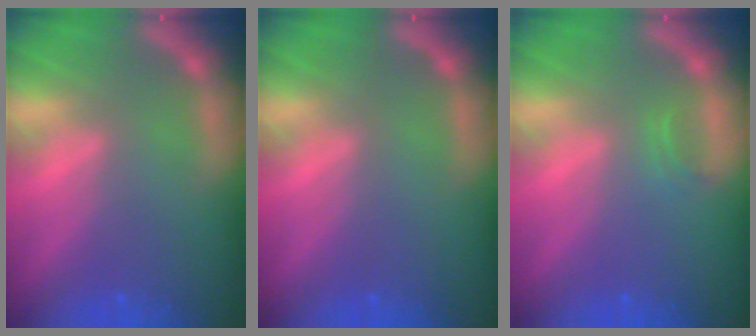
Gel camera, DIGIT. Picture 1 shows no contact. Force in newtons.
{"total": 0.0}
{"total": 0.9}